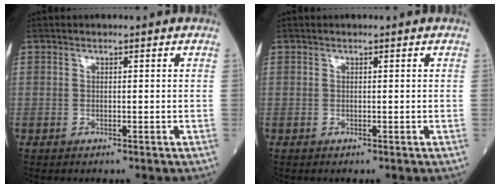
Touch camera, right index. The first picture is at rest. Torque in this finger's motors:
{"motor_torque": [0.00, 0.00, 0.00, 0.00]}